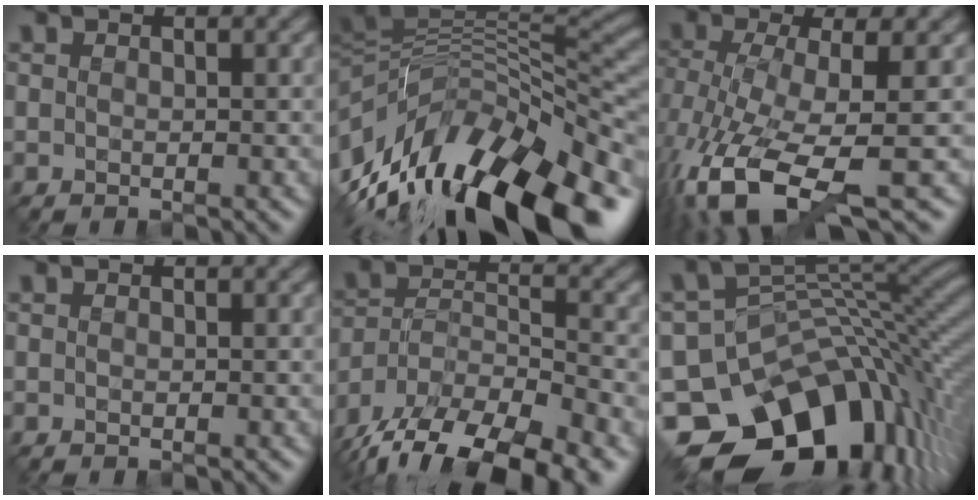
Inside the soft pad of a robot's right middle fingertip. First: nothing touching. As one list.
[{"total": 15.7, "force": [-6.3, 7.1, 12.5], "torque": [-0.230, -0.007, -0.096]}, {"total": 8.6, "force": [-3.5, 2.6, 7.4], "torque": [-0.161, -0.016, -0.067]}, {"total": 0.0}, {"total": 15.5, "force": [-12.5, 5.5, 7.3], "torque": [-0.136, -0.030, -0.189]}, {"total": 15.4, "force": [-6.8, 10.0, 9.4], "torque": [-0.157, -0.014, -0.111]}]